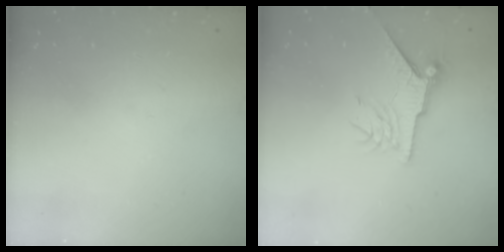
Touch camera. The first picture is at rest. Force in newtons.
{"total": 10.9, "press": 10.8, "slide": 1.3}